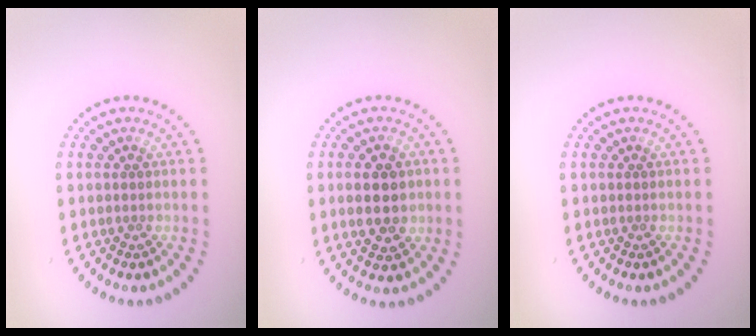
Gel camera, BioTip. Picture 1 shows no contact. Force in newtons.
{"total": 4.1, "press": 4.1, "slide": 0.2}
{"total": 0.0}